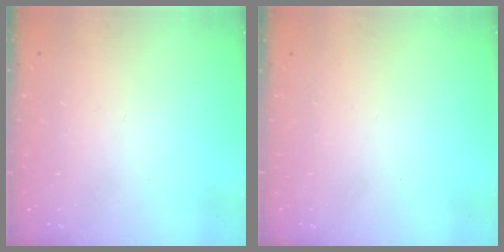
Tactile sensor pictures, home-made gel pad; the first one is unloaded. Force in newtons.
{"total": 0.0}